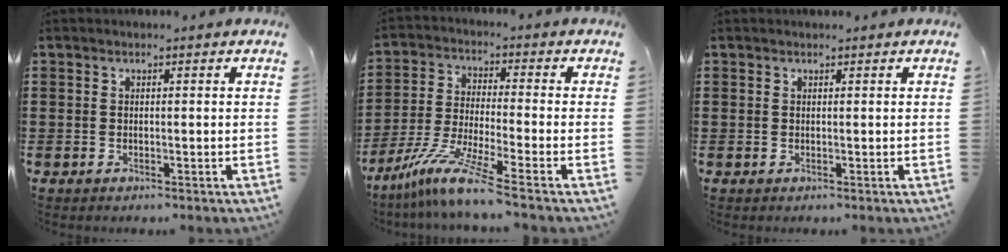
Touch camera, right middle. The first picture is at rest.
{"total": 9.1, "force": [-6.9, 0.1, 5.9], "torque": [-0.125, -0.010, -0.137]}
{"total": 0.0}